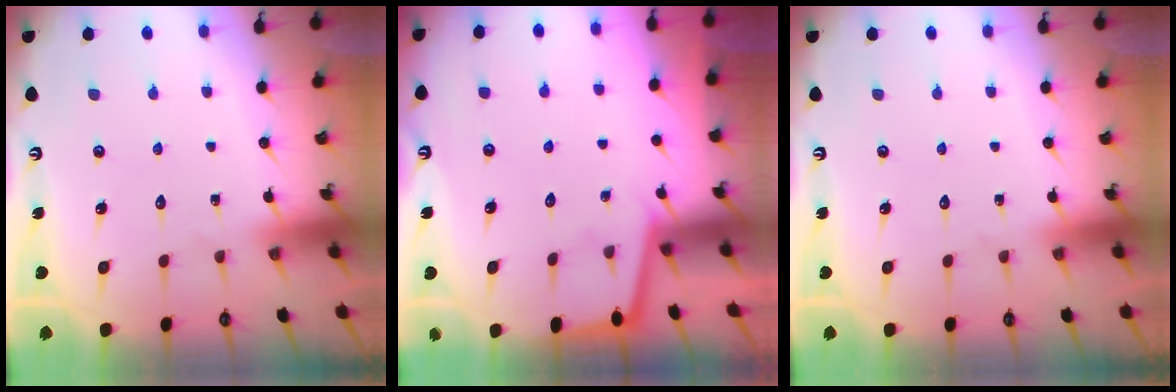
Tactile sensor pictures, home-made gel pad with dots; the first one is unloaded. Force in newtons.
{"total": 1.7, "press": 1.7, "slide": 0.3}
{"total": 0.0}